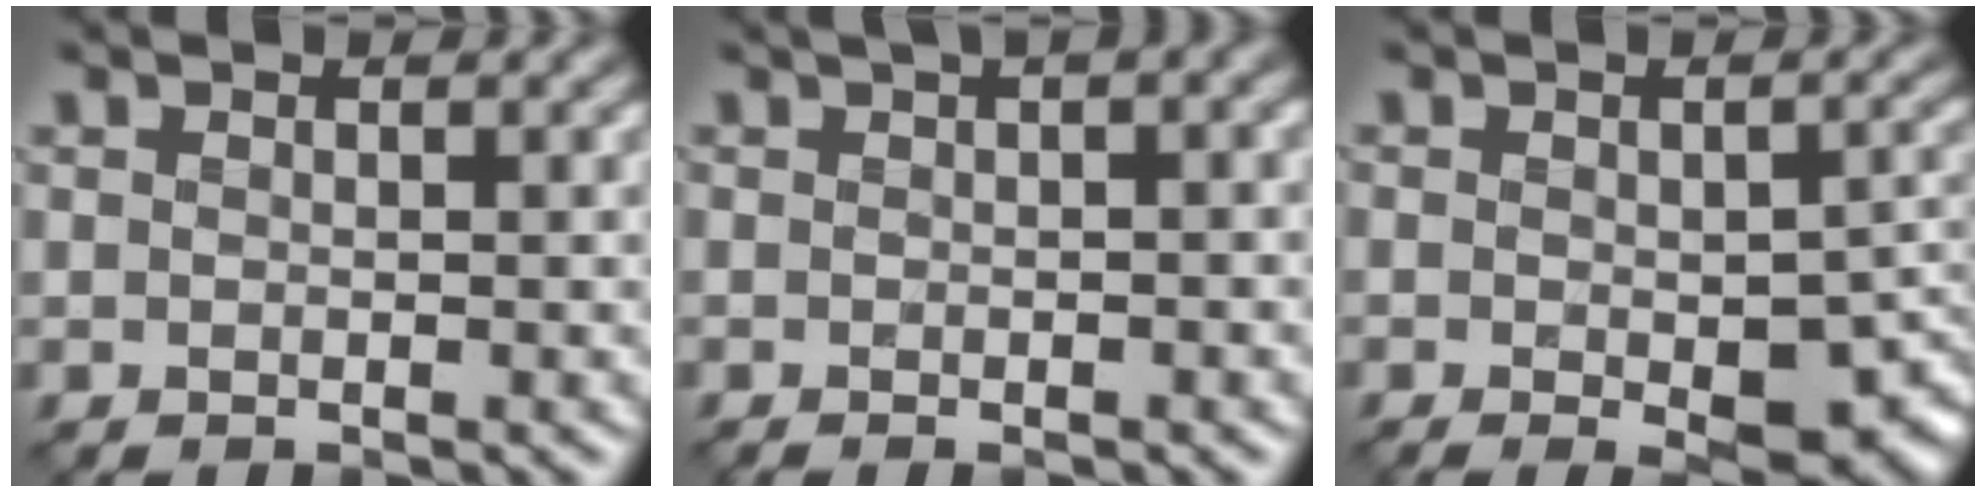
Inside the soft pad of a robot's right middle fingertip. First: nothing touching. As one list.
[{"total": 6.4, "force": [0.8, 2.6, 5.8], "torque": [-0.058, 0.017, 0.002]}, {"total": 8.6, "force": [-2.7, 3.9, 7.1], "torque": [-0.104, -0.027, -0.025]}]